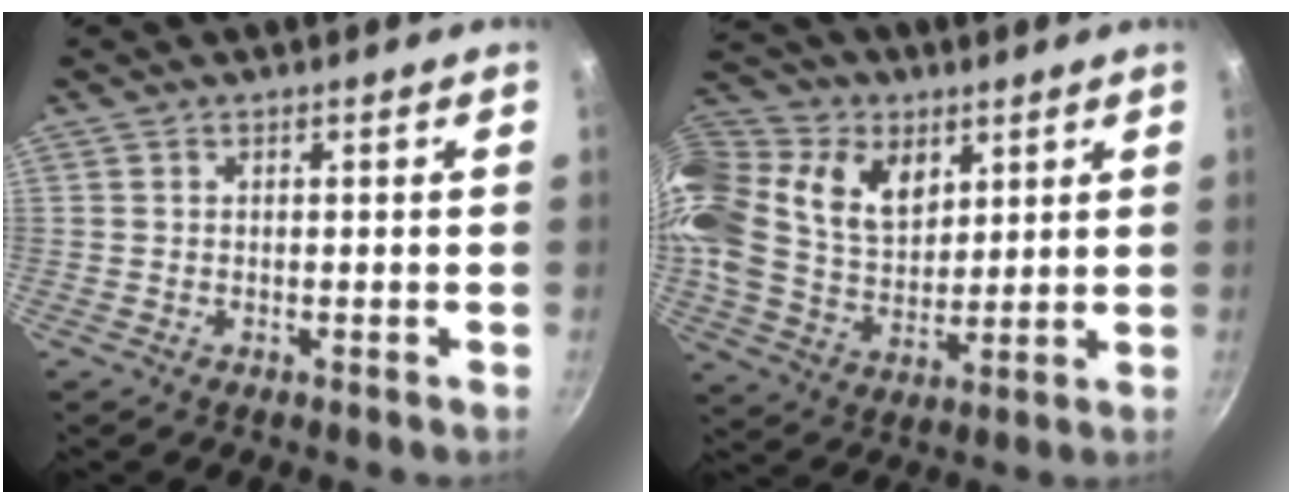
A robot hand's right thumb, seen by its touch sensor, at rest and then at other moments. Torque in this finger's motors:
{"motor_torque": [0.38, 1.16, 0.36, 0.11, 0.26]}